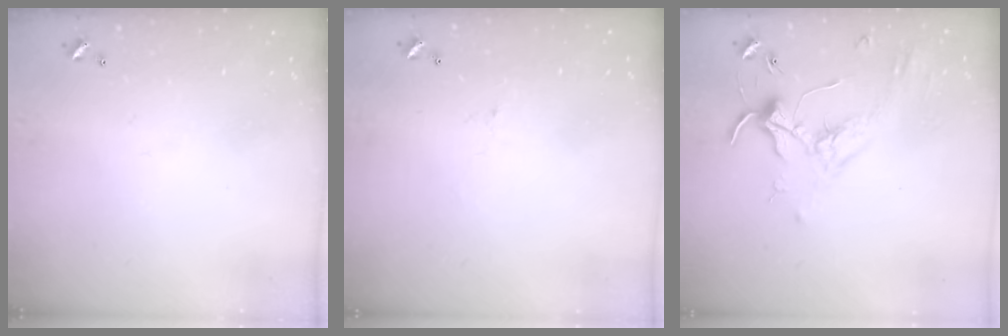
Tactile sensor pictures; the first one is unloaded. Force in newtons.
{"total": 0.8, "press": 0.7, "slide": 0.5}
{"total": 1.7, "press": 1.6, "slide": 0.4}